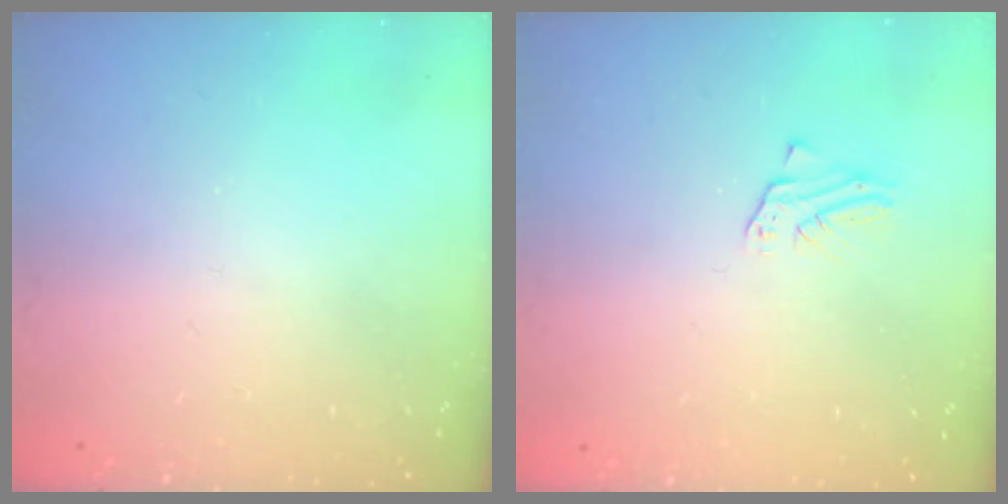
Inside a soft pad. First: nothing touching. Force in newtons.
{"total": 1.6, "press": 1.6, "slide": 0.2}